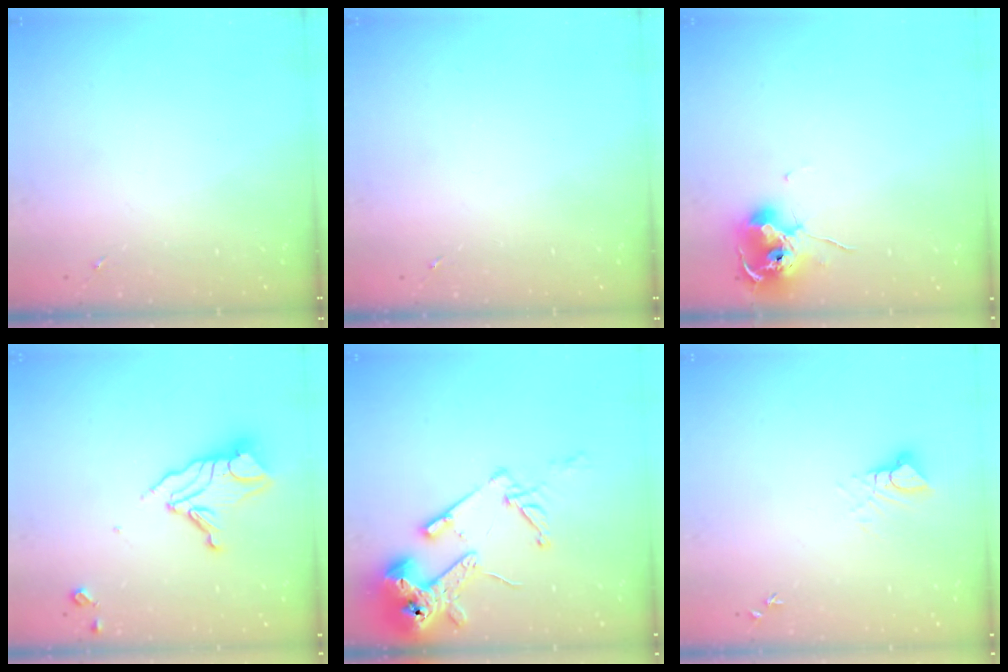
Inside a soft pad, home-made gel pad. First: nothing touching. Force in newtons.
{"total": 0.0}
{"total": 10.4, "press": 10.3, "slide": 1.2}
{"total": 12.2, "press": 12.1, "slide": 1.2}
{"total": 17.2, "press": 17.1, "slide": 2.1}
{"total": 4.0, "press": 3.9, "slide": 0.4}